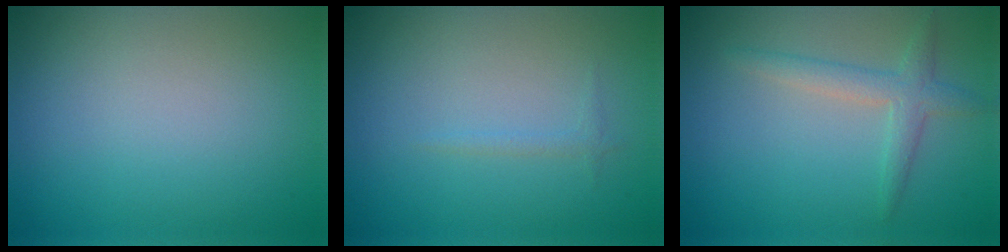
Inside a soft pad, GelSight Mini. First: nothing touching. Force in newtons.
{"total": 0.6, "press": 0.6, "slide": 0.1}
{"total": 2.4, "press": 2.4, "slide": 0.1}